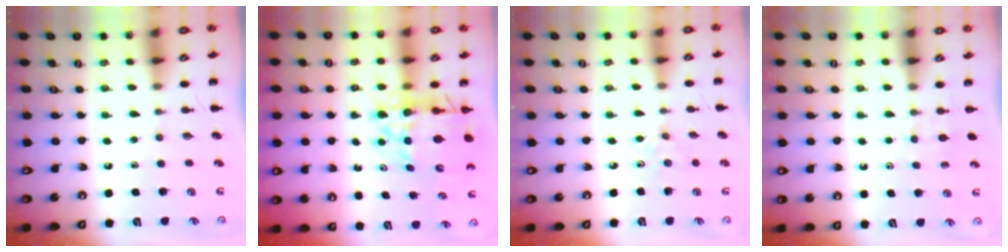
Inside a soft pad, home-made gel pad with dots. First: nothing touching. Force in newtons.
{"total": 13.8, "press": 13.2, "slide": 4.0}
{"total": 2.4, "press": 2.2, "slide": 0.8}
{"total": 3.6, "press": 3.4, "slide": 1.2}